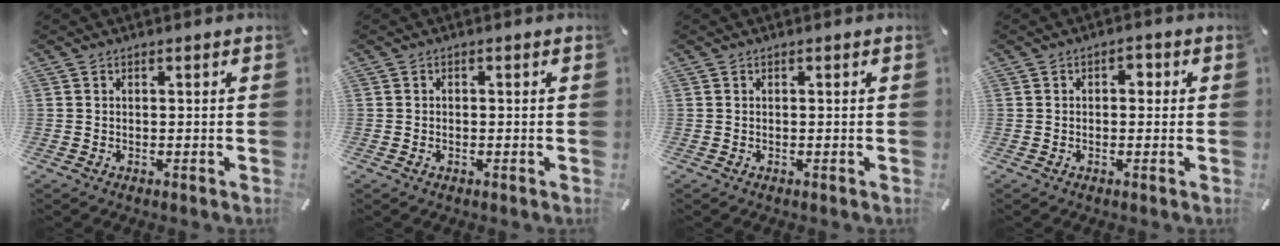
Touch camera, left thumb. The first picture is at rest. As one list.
[{"total": 0.8, "force": [-0.3, 0.5, 0.6], "torque": [-0.012, 0.000, -0.006]}, {"total": 0.0}, {"total": 2.3, "force": [-0.3, 1.5, 1.7], "torque": [-0.026, 0.009, -0.011]}]